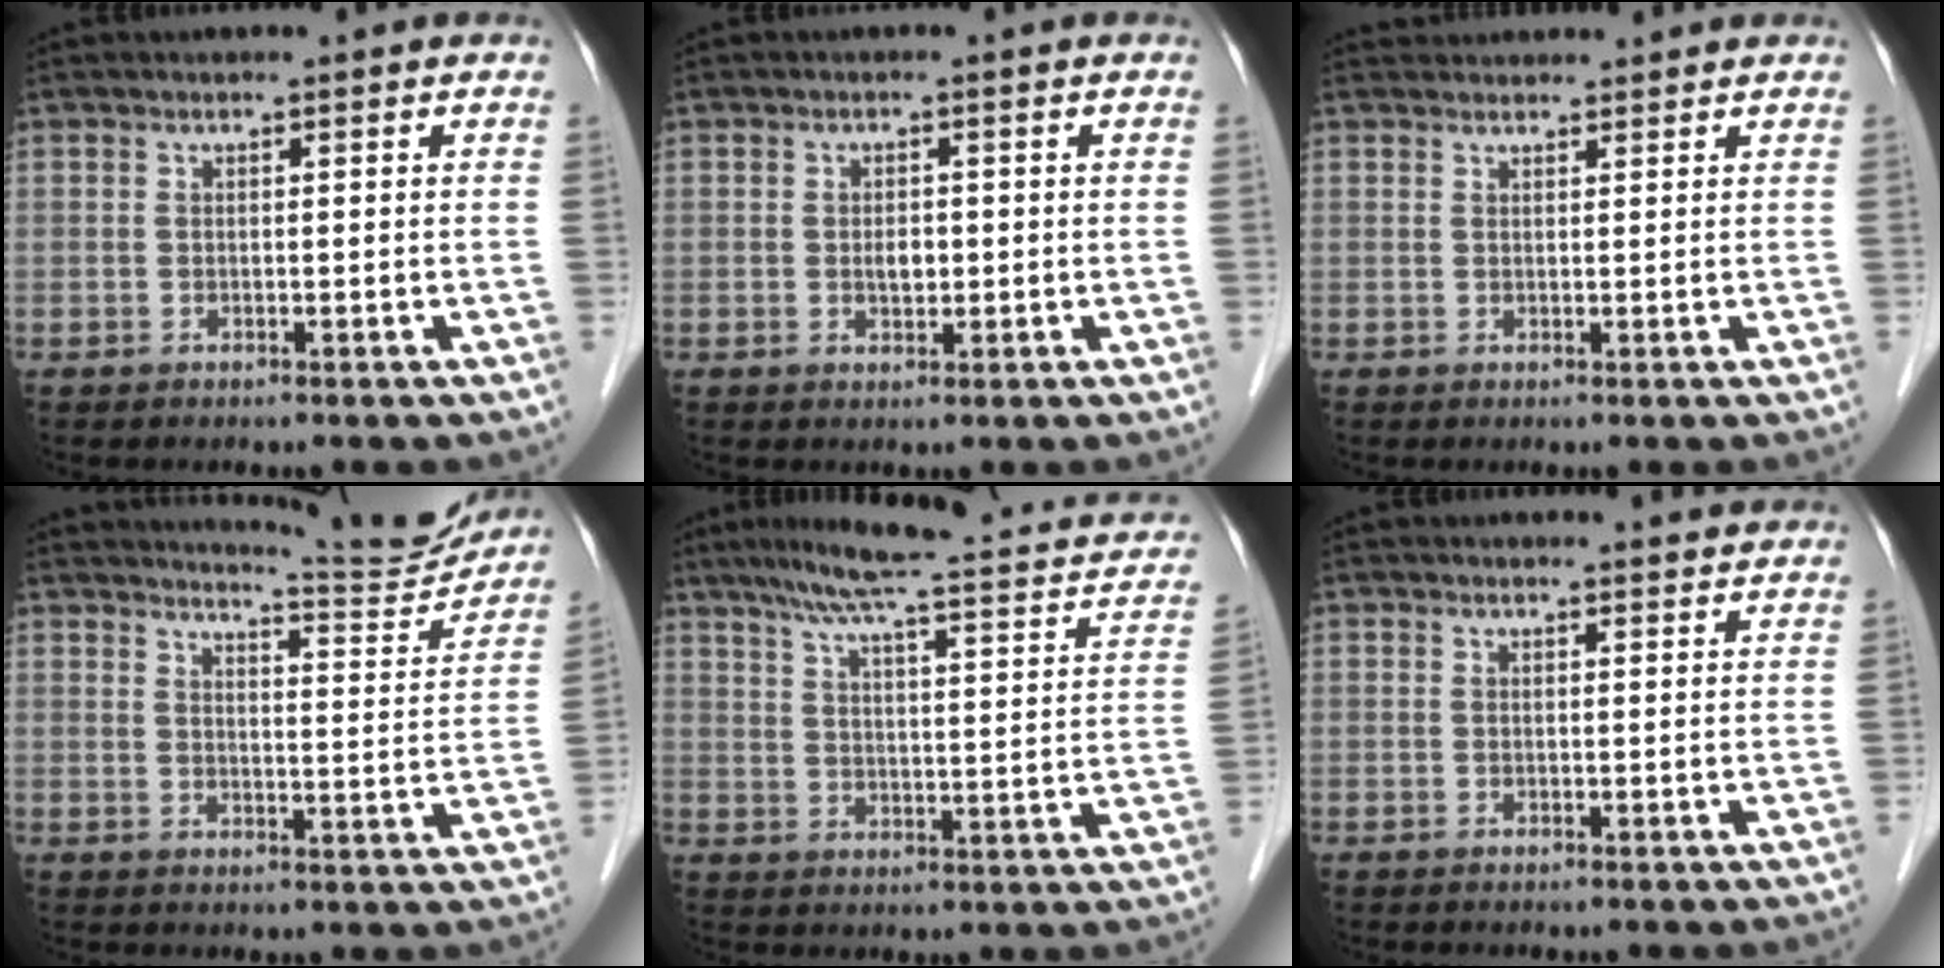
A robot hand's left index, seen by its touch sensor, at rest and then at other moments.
{"total": 2.0, "force": [-0.1, 1.1, 1.6], "torque": [-0.028, 0.000, 0.000]}
{"total": 4.2, "force": [4.1, 0.7, 0.4], "torque": [-0.007, 0.035, 0.059]}
{"total": 9.9, "force": [9.9, -0.6, 0.8], "torque": [-0.020, -0.033, 0.127]}
{"total": 20.9, "force": [16.8, 3.3, 11.9], "torque": [-0.173, 0.013, 0.201]}
{"total": 2.0, "force": [2.0, 0.1, 0.2], "torque": [-0.010, -0.002, 0.021]}